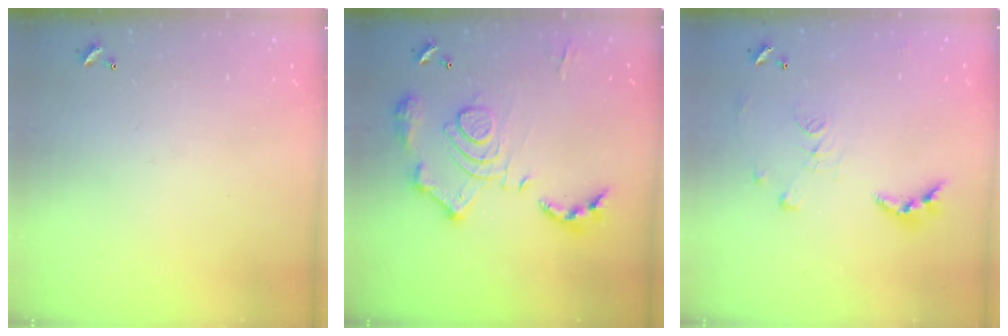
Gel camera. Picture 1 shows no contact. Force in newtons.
{"total": 16.6, "press": 16.6, "slide": 1.7}
{"total": 9.6, "press": 9.5, "slide": 0.9}